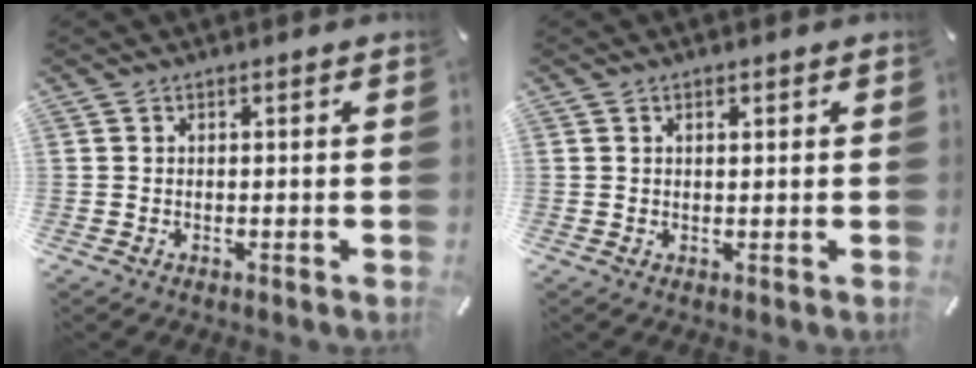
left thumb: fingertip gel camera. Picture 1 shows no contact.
{"total": 1.2, "force": [0.5, 0.6, 0.9], "torque": [-0.011, 0.001, 0.006]}